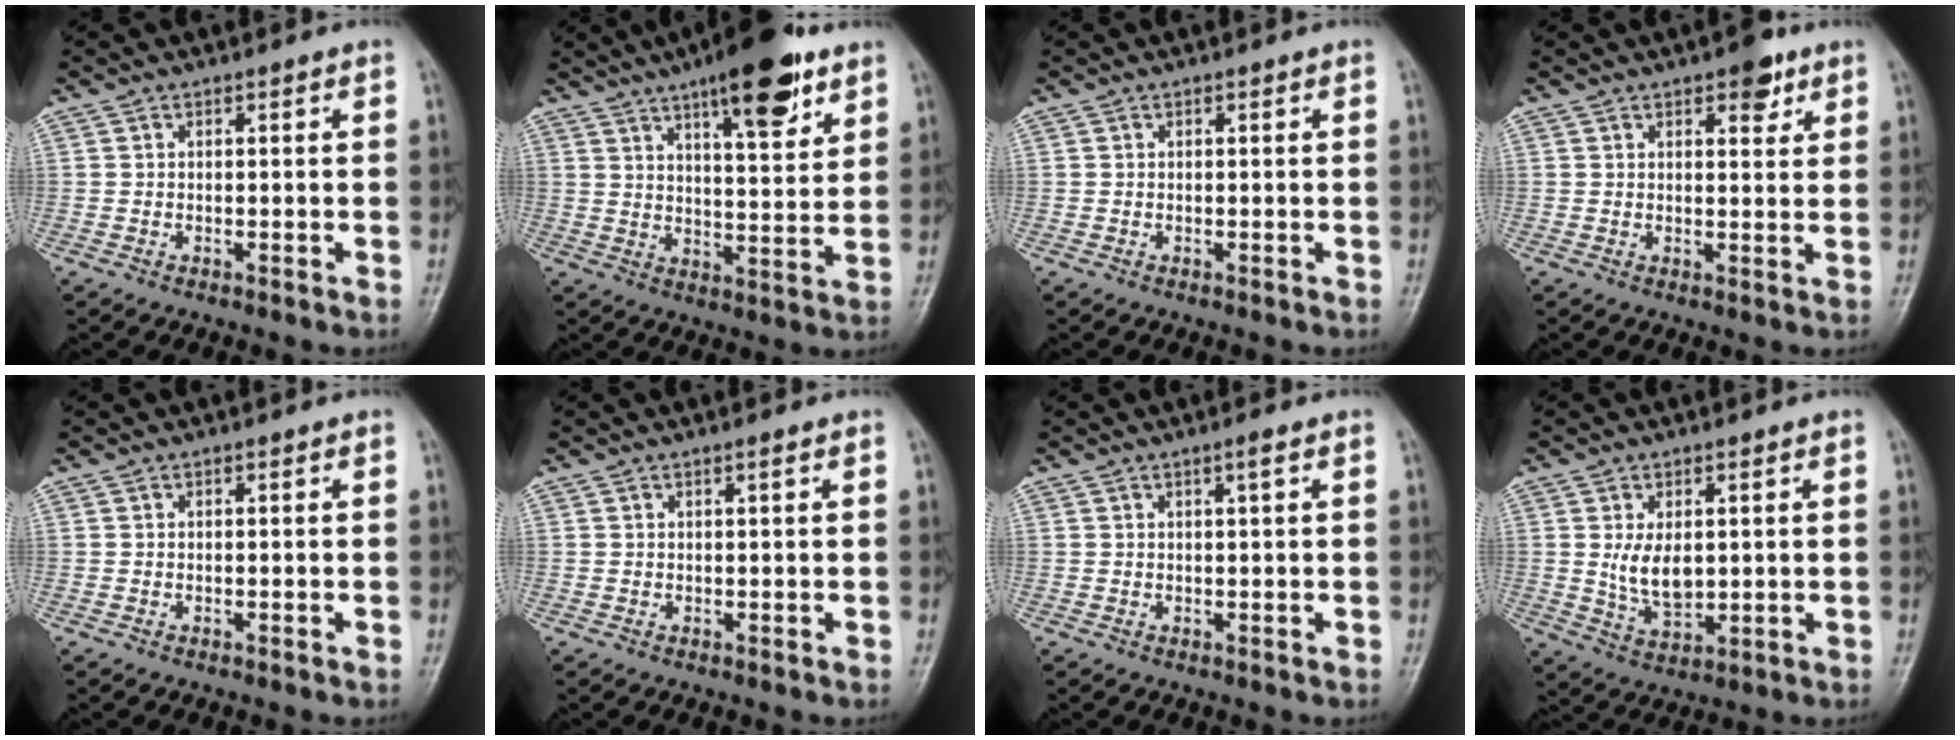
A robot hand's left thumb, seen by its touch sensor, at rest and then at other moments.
{"total": 15.2, "force": [9.0, 4.7, 11.3], "torque": [-0.136, -0.041, 0.133]}
{"total": 0.0}
{"total": 4.9, "force": [2.9, 2.3, 3.3], "torque": [-0.023, -0.011, 0.035]}
{"total": 0.0}
{"total": 0.7, "force": [0.4, 0.0, 0.6], "torque": [-0.009, 0.000, 0.006]}
{"total": 1.3, "force": [0.6, 0.0, 1.1], "torque": [-0.019, -0.001, 0.011]}
{"total": 7.1, "force": [1.0, 4.2, 5.6], "torque": [-0.084, -0.016, 0.029]}